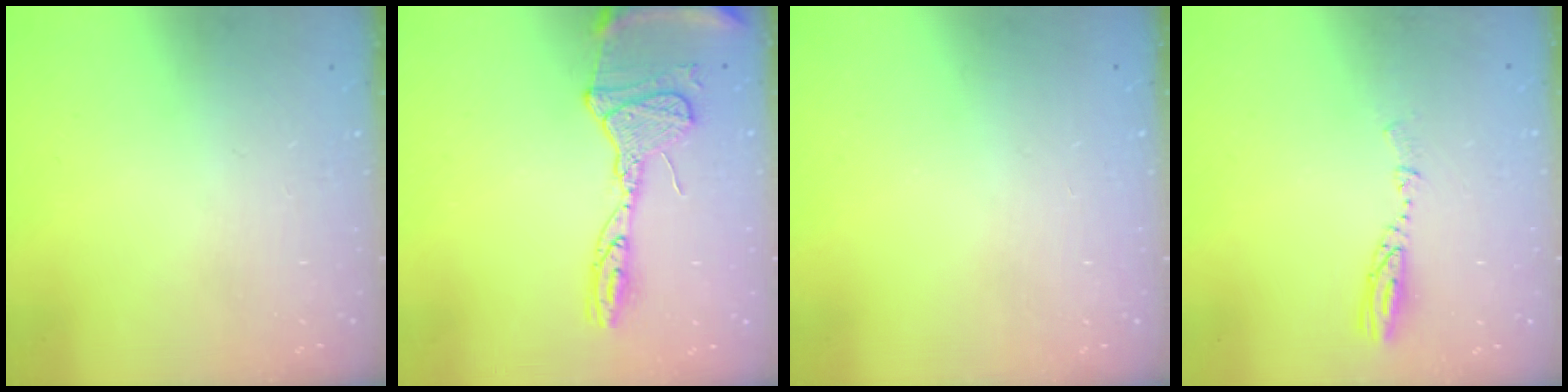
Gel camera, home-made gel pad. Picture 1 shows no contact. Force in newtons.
{"total": 15.9, "press": 15.8, "slide": 1.6}
{"total": 0.0}
{"total": 4.0, "press": 3.9, "slide": 0.2}